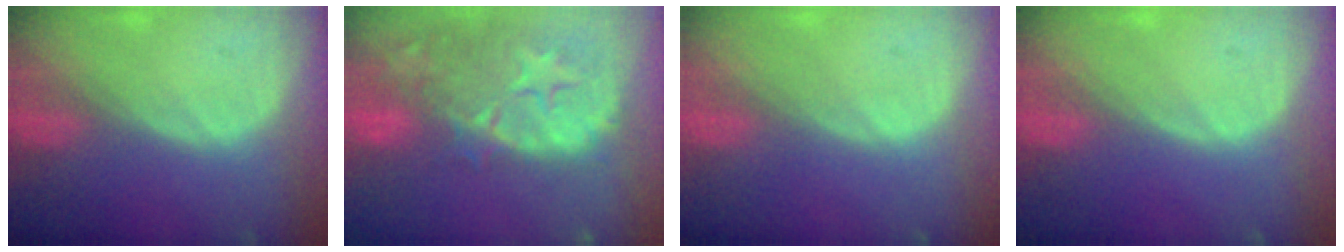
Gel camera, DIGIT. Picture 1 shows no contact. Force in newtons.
{"total": 14.8, "press": 11.8, "slide": 8.9}
{"total": 0.0}
{"total": 0.0}